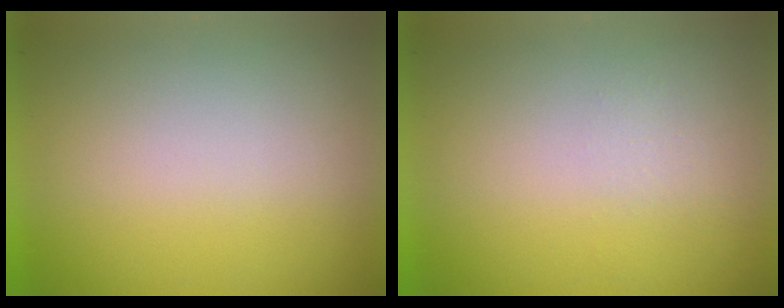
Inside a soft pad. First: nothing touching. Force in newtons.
{"total": 1.3}